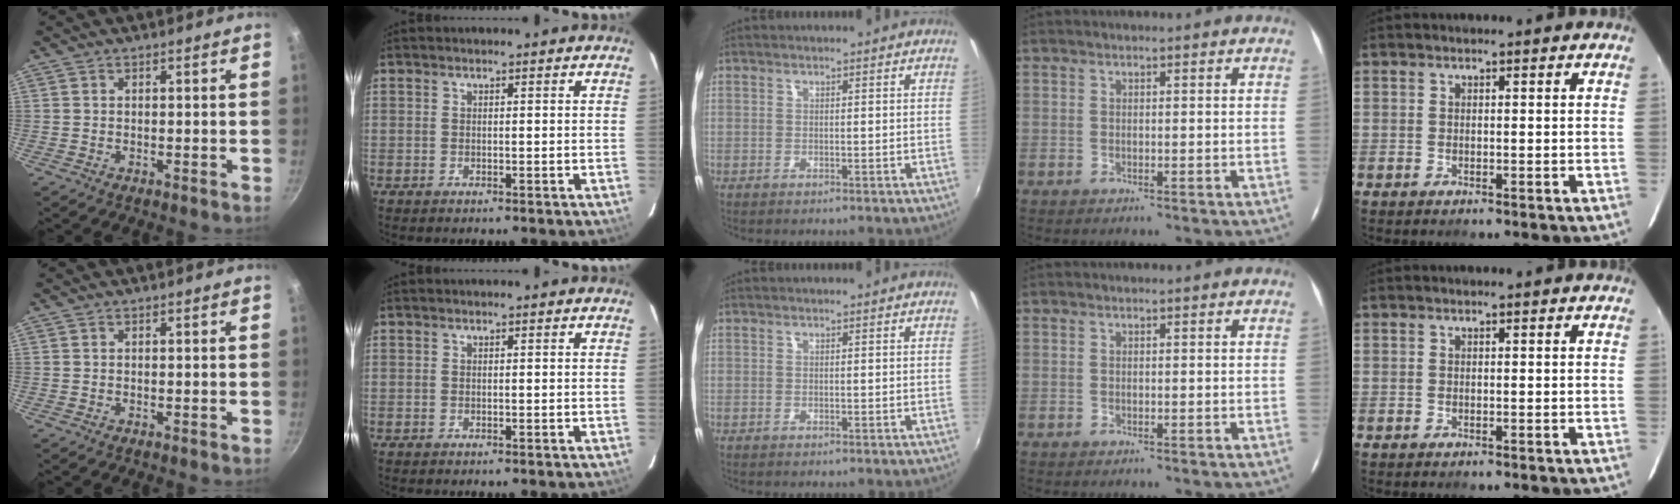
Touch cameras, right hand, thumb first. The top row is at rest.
{}